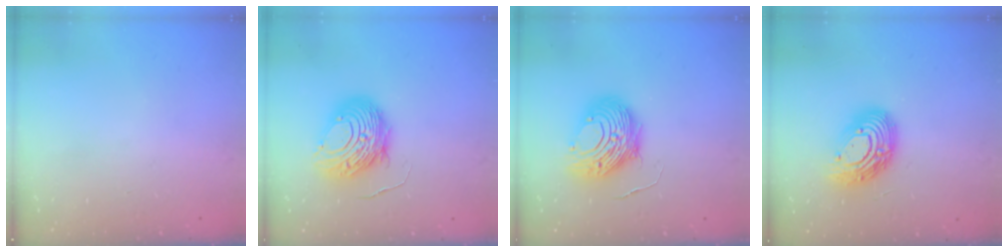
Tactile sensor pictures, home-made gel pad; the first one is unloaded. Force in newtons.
{"total": 11.8, "press": 11.7, "slide": 1.0}
{"total": 12.5, "press": 12.4, "slide": 1.4}
{"total": 13.9, "press": 13.9, "slide": 0.9}